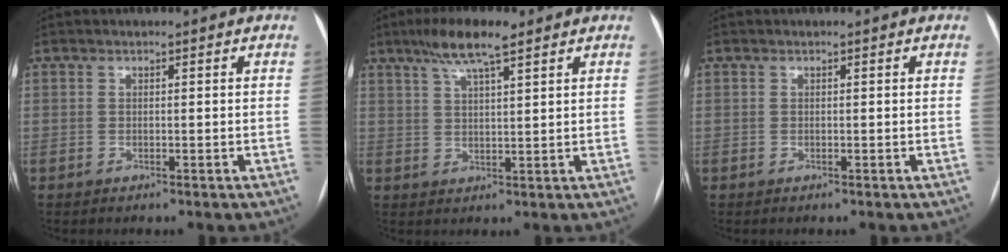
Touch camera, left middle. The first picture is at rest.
{"total": 7.3, "force": [5.0, 0.9, 5.3], "torque": [-0.103, 0.014, 0.087]}
{"total": 0.0}